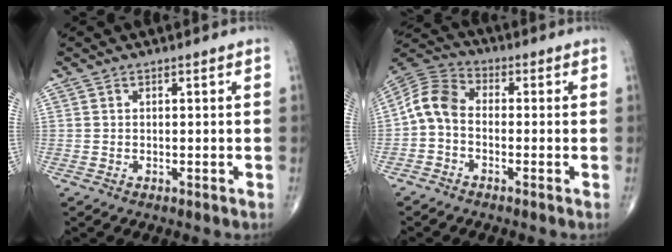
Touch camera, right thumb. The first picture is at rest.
{"total": 7.1, "force": [-1.3, 4.8, 5.0], "torque": [-0.091, 0.026, -0.044]}